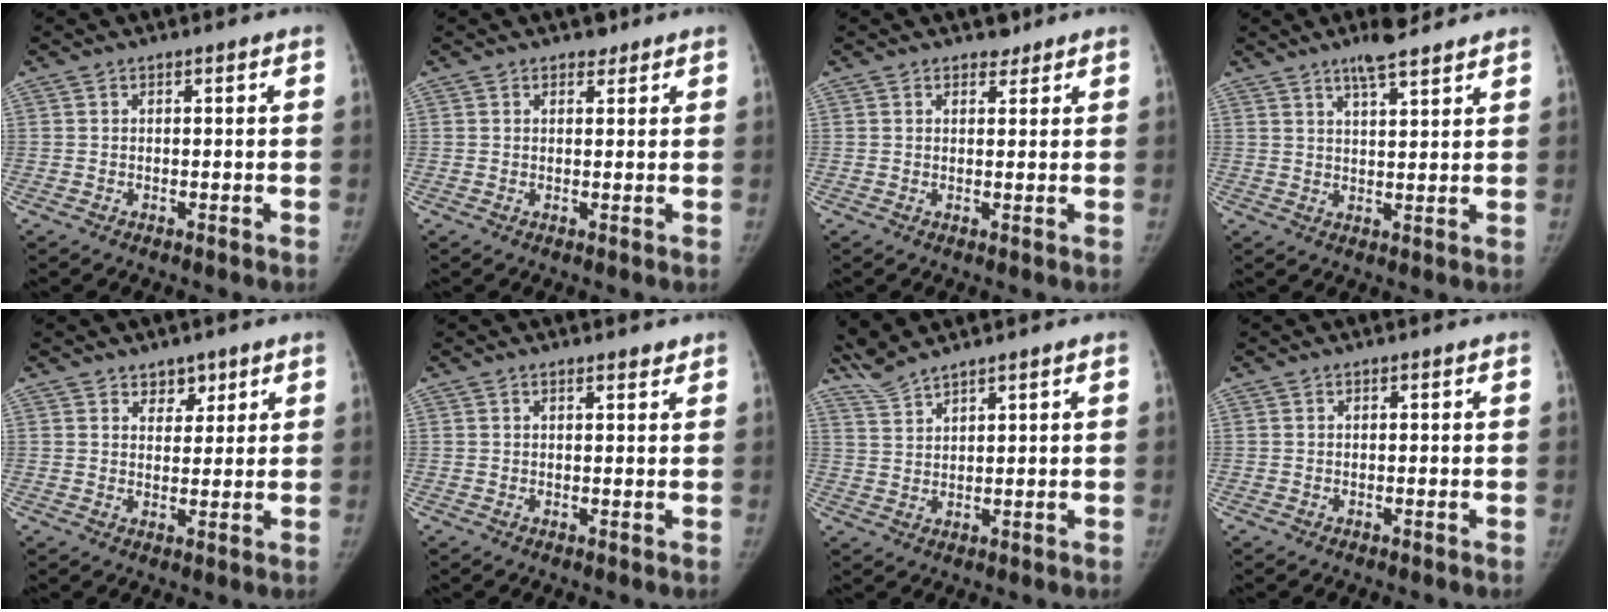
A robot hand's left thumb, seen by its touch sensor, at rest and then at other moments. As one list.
[{"total": 1.4, "force": [1.0, 0.9, 0.2], "torque": [0.009, -0.005, 0.010]}, {"total": 1.6, "force": [1.3, 1.0, 0.1], "torque": [0.013, -0.007, 0.013]}, {"total": 6.4, "force": [4.9, 1.4, 3.9], "torque": [-0.055, -0.022, 0.077]}, {"total": 3.5, "force": [2.4, 2.3, 1.1], "torque": [0.008, -0.016, 0.039]}, {"total": 1.3, "force": [1.1, 0.4, 0.6], "torque": [-0.002, -0.007, 0.016]}, {"total": 4.2, "force": [4.1, -0.5, 1.0], "torque": [-0.029, -0.009, 0.093]}, {"total": 0.0}]